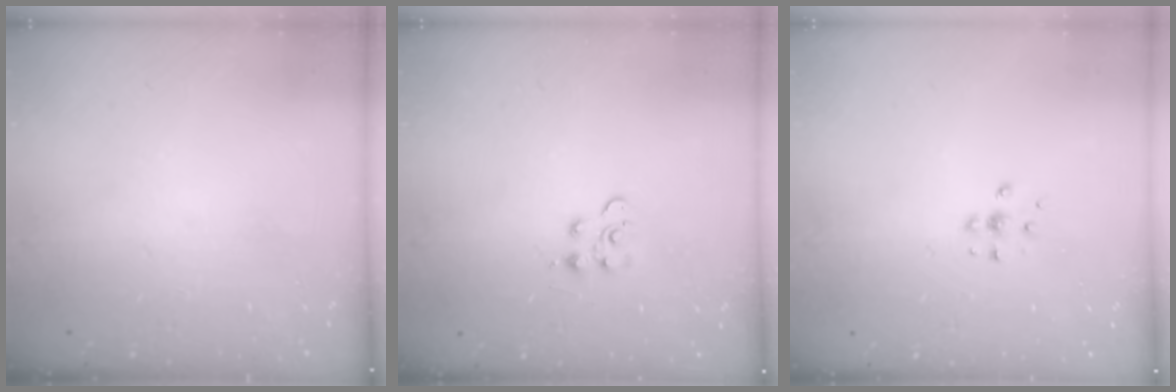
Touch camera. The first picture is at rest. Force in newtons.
{"total": 4.0, "press": 4.0, "slide": 0.4}
{"total": 4.1, "press": 4.1, "slide": 0.6}